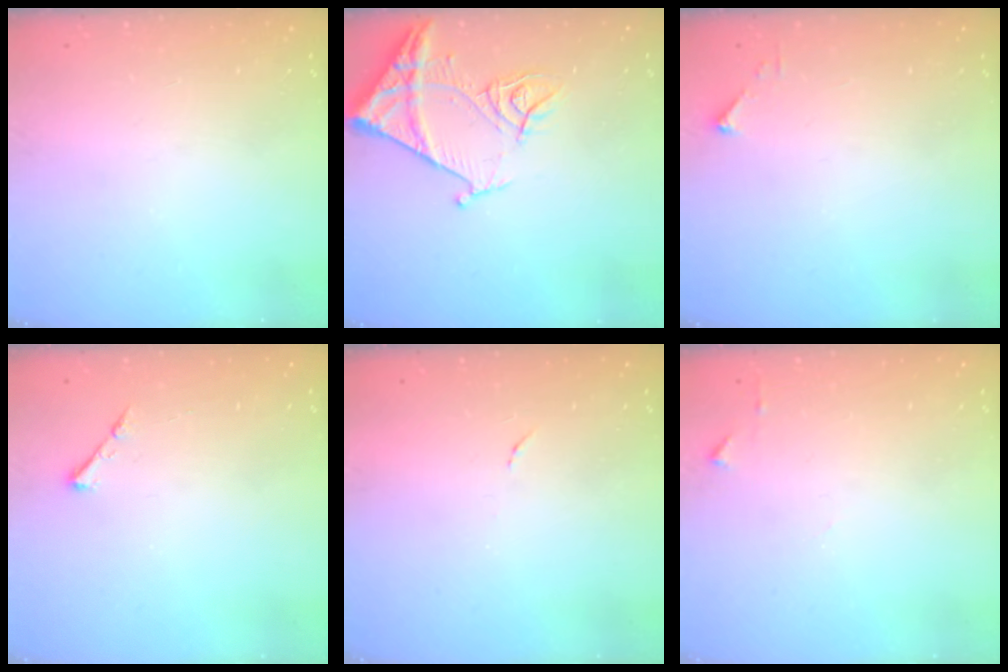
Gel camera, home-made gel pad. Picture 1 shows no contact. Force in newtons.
{"total": 11.7, "press": 11.6, "slide": 1.2}
{"total": 2.7, "press": 2.7, "slide": 0.3}
{"total": 3.7, "press": 3.6, "slide": 0.5}
{"total": 4.2, "press": 4.2, "slide": 0.3}
{"total": 5.1, "press": 5.1, "slide": 0.6}